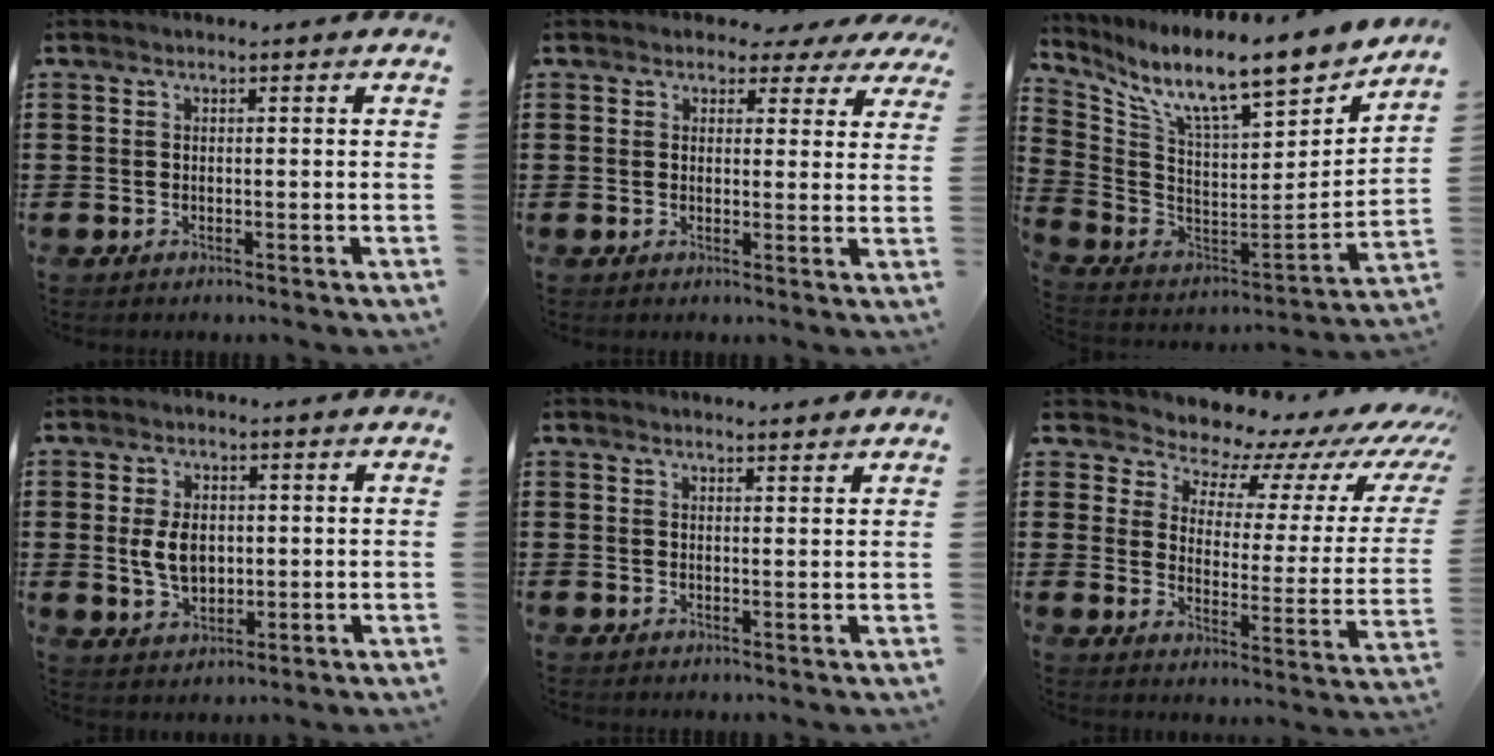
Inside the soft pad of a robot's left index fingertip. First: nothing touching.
{"total": 2.6, "force": [2.0, 1.6, 0.8], "torque": [-0.009, 0.000, 0.031]}
{"total": 11.5, "force": [8.7, 2.1, 7.2], "torque": [-0.146, -0.073, 0.141]}
{"total": 5.5, "force": [0.3, 3.6, 4.2], "torque": [-0.093, 0.003, -0.001]}
{"total": 1.8, "force": [1.8, 0.0, 0.4], "torque": [-0.012, 0.001, 0.035]}
{"total": 6.8, "force": [6.1, 2.5, 1.5], "torque": [-0.044, -0.056, 0.098]}